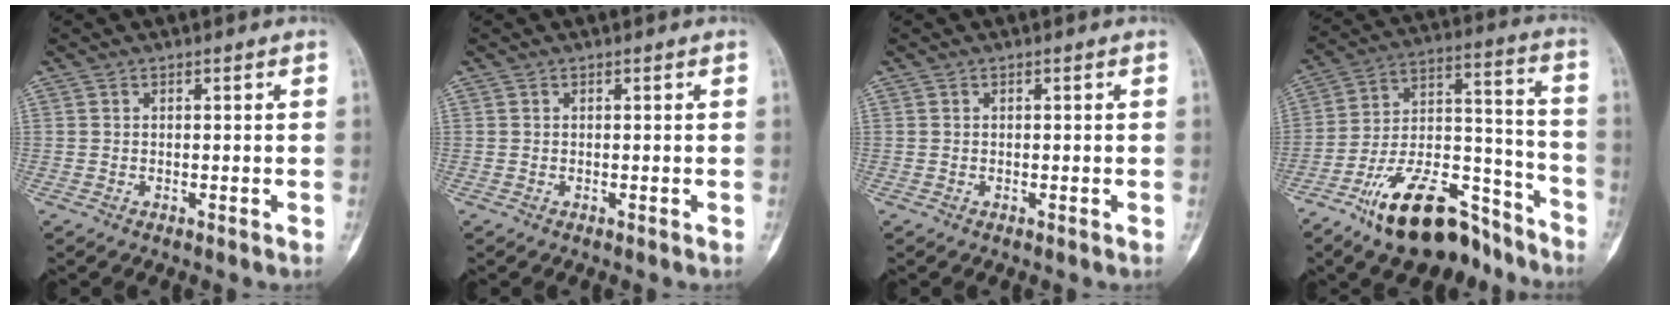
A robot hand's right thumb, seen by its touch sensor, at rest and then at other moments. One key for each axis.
{"total": 0.0}
{"total": 0.0}
{"total": 21.5, "fx": -15.3, "fy": 9.2, "fz": 12.0, "tx": -0.190, "ty": 0.107, "tz": -0.260}